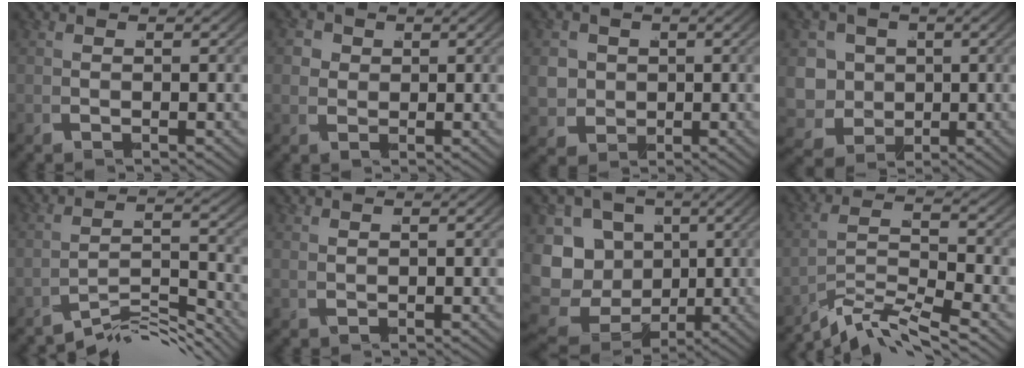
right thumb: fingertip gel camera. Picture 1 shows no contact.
{"total": 3.2, "force": [0.7, 2.8, 1.4], "torque": [-0.036, -0.015, 0.014]}
{"total": 6.1, "force": [-0.1, 5.4, 2.9], "torque": [-0.084, -0.039, 0.007]}
{"total": 10.5, "force": [-1.9, 9.0, 5.1], "torque": [-0.128, -0.054, -0.028]}
{"total": 6.0, "force": [-5.6, 0.7, 2.1], "torque": [-0.026, -0.002, -0.097]}
{"total": 0.6, "force": [0.6, 0.0, 0.2], "torque": [0.000, -0.001, 0.017]}
{"total": 13.8, "force": [-1.4, 12.0, 6.7], "torque": [-0.166, -0.041, -0.028]}
{"total": 4.6, "force": [-3.5, 1.0, 2.8], "torque": [-0.061, -0.009, -0.065]}